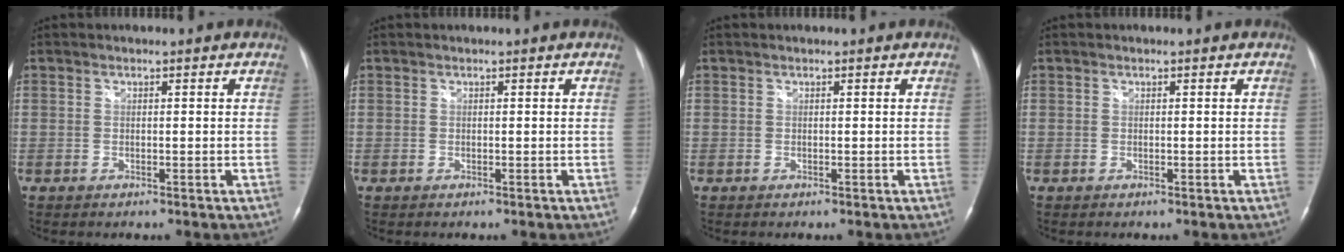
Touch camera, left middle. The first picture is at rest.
{"total": 0.0}
{"total": 0.0}
{"total": 0.0}